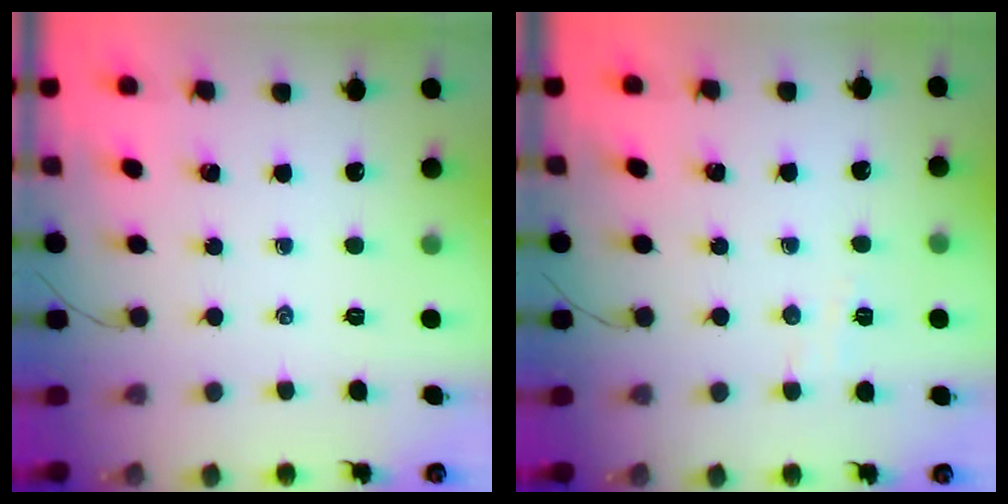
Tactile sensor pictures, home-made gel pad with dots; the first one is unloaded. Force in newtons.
{"total": 2.9, "press": 2.7, "slide": 1.0}